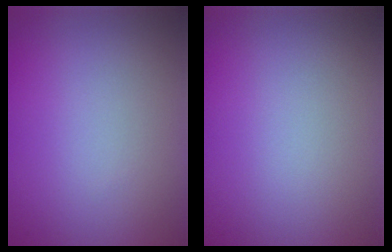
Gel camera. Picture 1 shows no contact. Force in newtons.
{"total": 0.0}